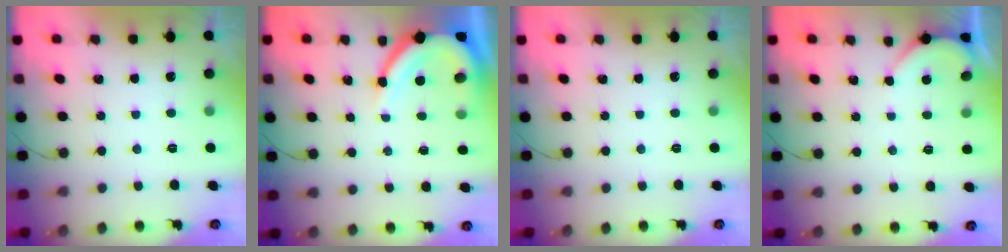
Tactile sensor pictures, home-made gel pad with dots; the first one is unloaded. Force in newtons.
{"total": 9.8, "press": 9.8, "slide": 1.2}
{"total": 0.0}
{"total": 2.0, "press": 2.0, "slide": 0.2}